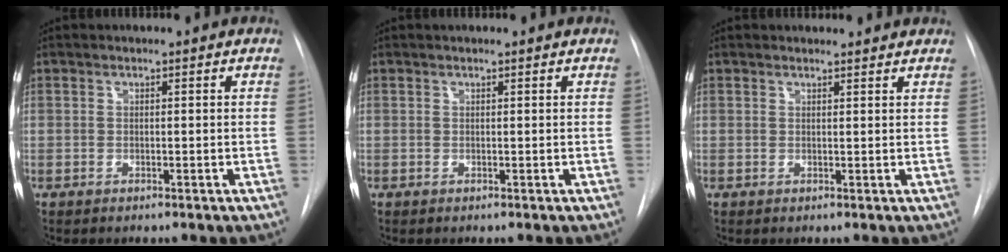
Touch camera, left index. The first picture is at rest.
{"total": 1.6, "force": [1.5, 0.1, 0.6], "torque": [-0.010, 0.019, 0.019]}
{"total": 3.9, "force": [3.8, 0.8, 0.5], "torque": [-0.008, 0.011, 0.038]}